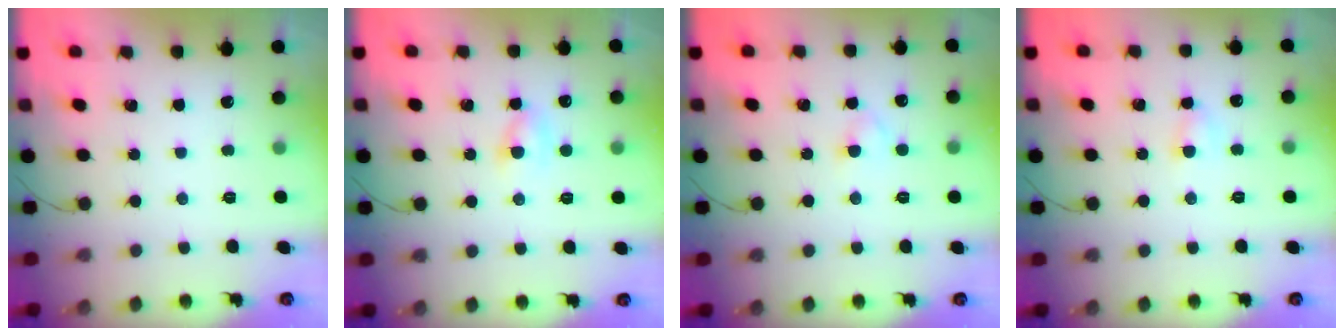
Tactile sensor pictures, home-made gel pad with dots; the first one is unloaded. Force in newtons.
{"total": 2.8, "press": 2.6, "slide": 1.1}
{"total": 2.5, "press": 2.3, "slide": 1.0}
{"total": 3.5, "press": 3.4, "slide": 1.1}